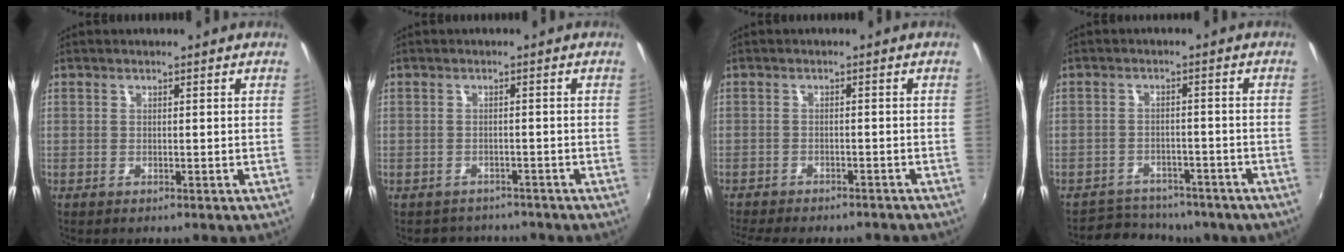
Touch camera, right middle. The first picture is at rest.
{"total": 4.2, "force": [-3.7, 2.0, 0.1], "torque": [-0.010, 0.000, -0.056]}
{"total": 10.0, "force": [-8.8, 2.4, 4.1], "torque": [-0.095, -0.023, -0.127]}
{"total": 12.4, "force": [-10.2, 5.6, 4.2], "torque": [-0.095, 0.002, -0.135]}